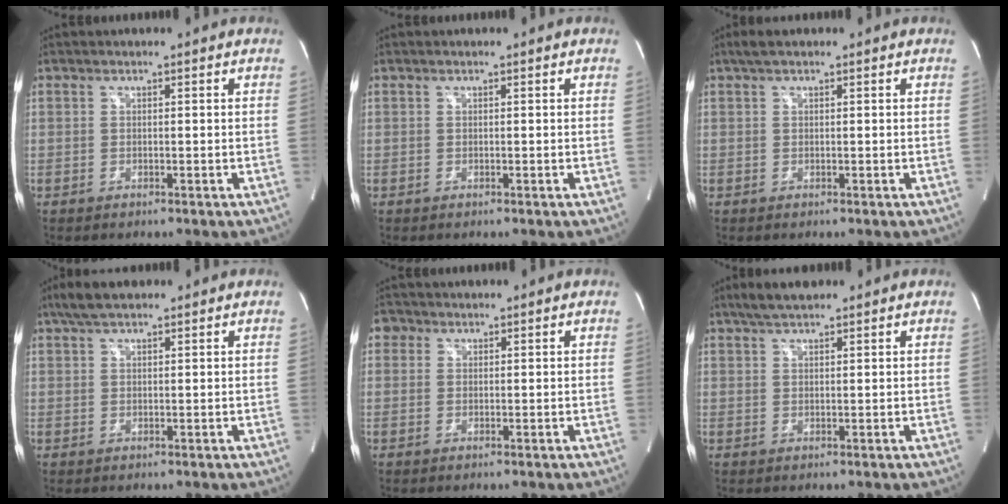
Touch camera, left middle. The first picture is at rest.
{"total": 0.0}
{"total": 2.2, "force": [1.5, 0.8, 1.4], "torque": [-0.030, 0.021, 0.029]}
{"total": 4.5, "force": [3.4, 1.4, 2.6], "torque": [-0.058, 0.020, 0.064]}
{"total": 1.9, "force": [0.8, 1.7, 0.2], "torque": [0.006, 0.007, 0.008]}
{"total": 4.3, "force": [3.4, 1.0, 2.3], "torque": [-0.052, 0.017, 0.064]}